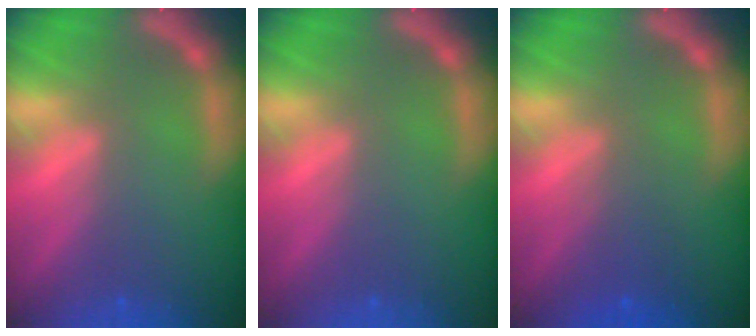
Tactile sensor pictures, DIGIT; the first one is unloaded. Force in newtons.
{"total": 0.0}
{"total": 2.5}